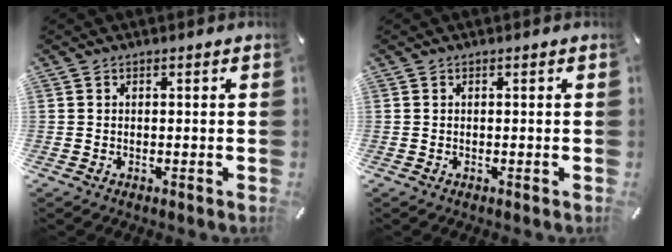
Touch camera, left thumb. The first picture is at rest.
{"total": 0.0}